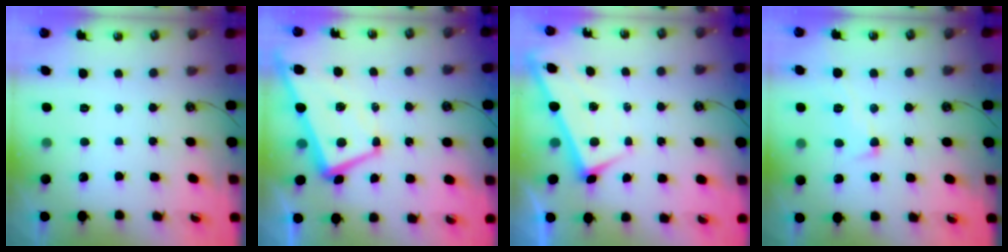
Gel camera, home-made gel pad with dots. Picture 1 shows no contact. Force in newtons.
{"total": 2.9, "press": 2.8, "slide": 0.9}
{"total": 1.1, "press": 1.0, "slide": 0.3}
{"total": 1.0, "press": 0.3, "slide": 0.9}